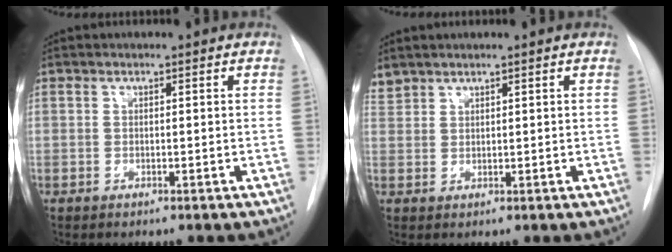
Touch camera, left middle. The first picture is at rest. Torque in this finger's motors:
{"motor_torque": [0.02, -0.14, -0.01, -0.01]}